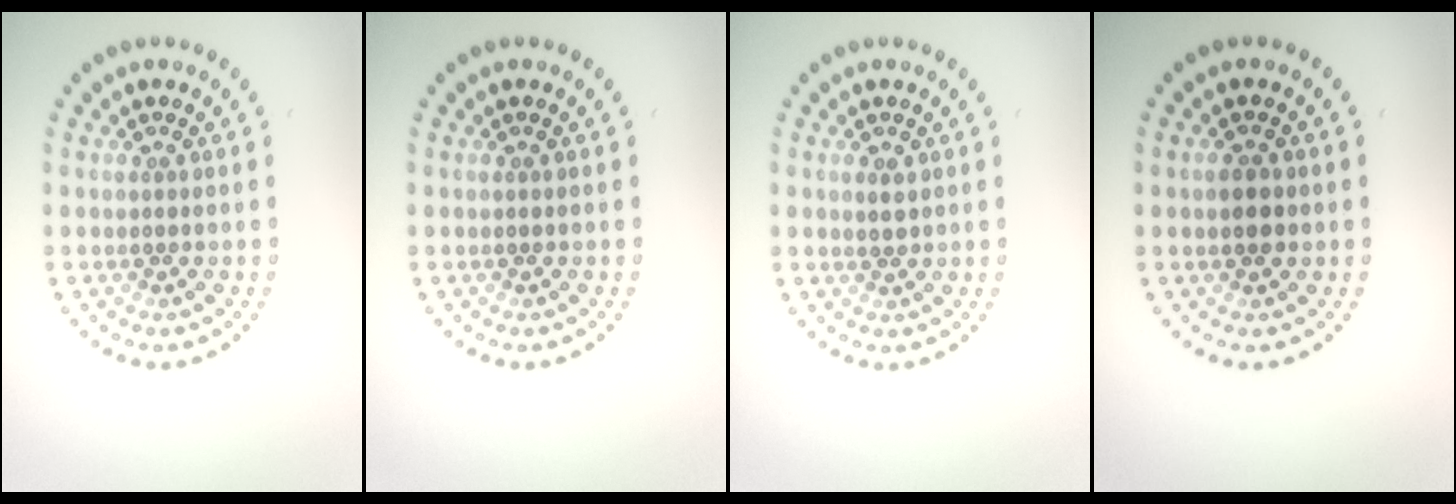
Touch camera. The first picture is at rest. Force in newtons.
{"total": 0.0}
{"total": 1.2, "press": 1.1, "slide": 0.3}
{"total": 2.1, "press": 2.1, "slide": 0.0}